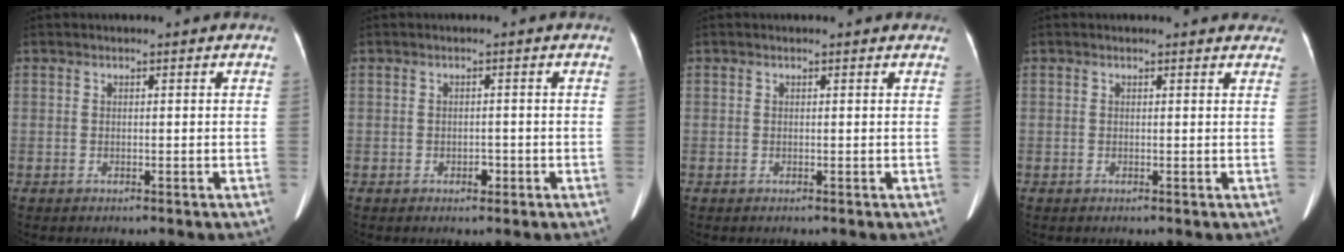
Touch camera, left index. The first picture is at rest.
{"total": 1.1, "force": [-0.5, 0.7, 0.6], "torque": [-0.014, 0.000, -0.005]}
{"total": 1.5, "force": [1.4, 0.4, 0.4], "torque": [-0.012, 0.004, 0.006]}
{"total": 4.9, "force": [4.5, 1.5, 1.0], "torque": [0.002, 0.000, 0.030]}